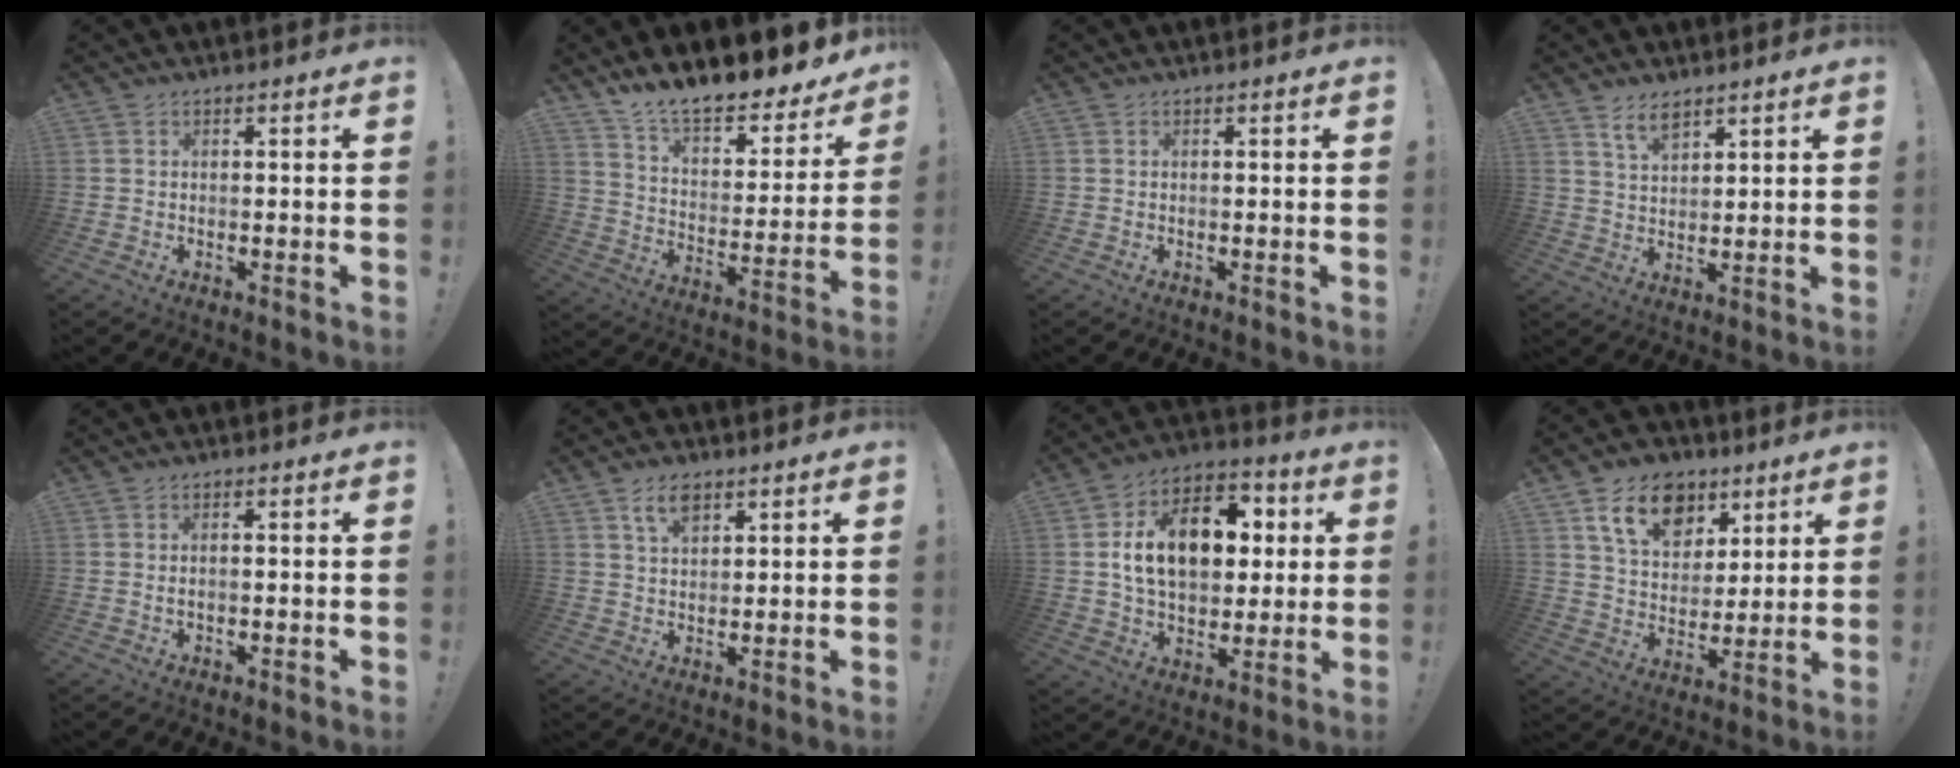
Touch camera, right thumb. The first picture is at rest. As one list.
[{"total": 12.9, "force": [11.6, 3.1, 4.6], "torque": [-0.084, -0.105, 0.203]}, {"total": 0.0}, {"total": 5.8, "force": [4.4, 2.3, 3.0], "torque": [-0.055, -0.020, 0.082]}, {"total": 0.9, "force": [-0.2, 0.1, 0.9], "torque": [-0.017, 0.001, -0.004]}, {"total": 5.7, "force": [3.5, 2.9, 3.4], "torque": [-0.053, -0.010, 0.061]}, {"total": 18.6, "force": [3.9, 12.2, 13.4], "torque": [-0.198, -0.003, 0.069]}, {"total": 15.1, "force": [8.1, 10.4, 7.4], "torque": [-0.112, -0.031, 0.153]}]